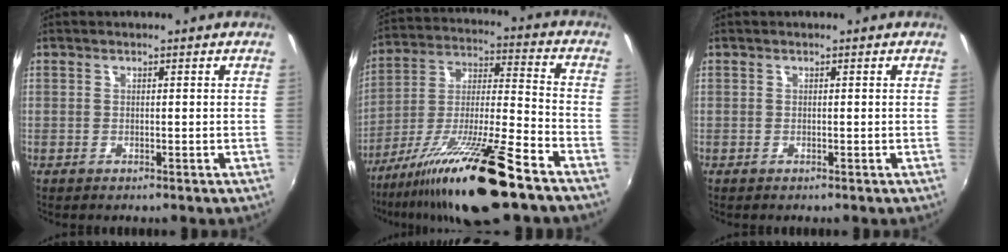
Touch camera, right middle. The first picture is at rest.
{"total": 20.0, "force": [-13.7, 1.6, 14.4], "torque": [-0.258, -0.023, -0.239]}
{"total": 0.0}